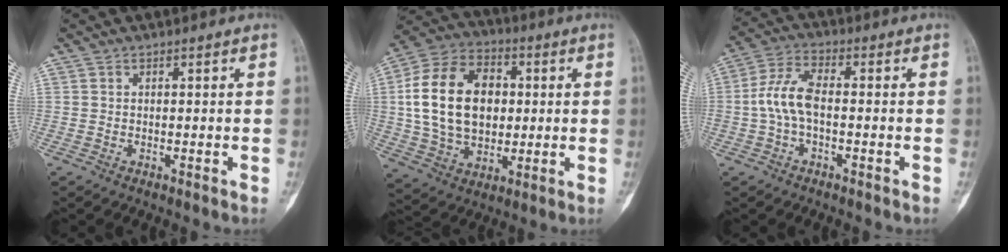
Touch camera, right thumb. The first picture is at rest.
{"total": 19.9, "force": [2.2, 13.8, 14.1], "torque": [-0.237, 0.015, 0.043]}
{"total": 7.5, "force": [-0.9, 3.6, 6.5], "torque": [-0.143, 0.027, -0.024]}